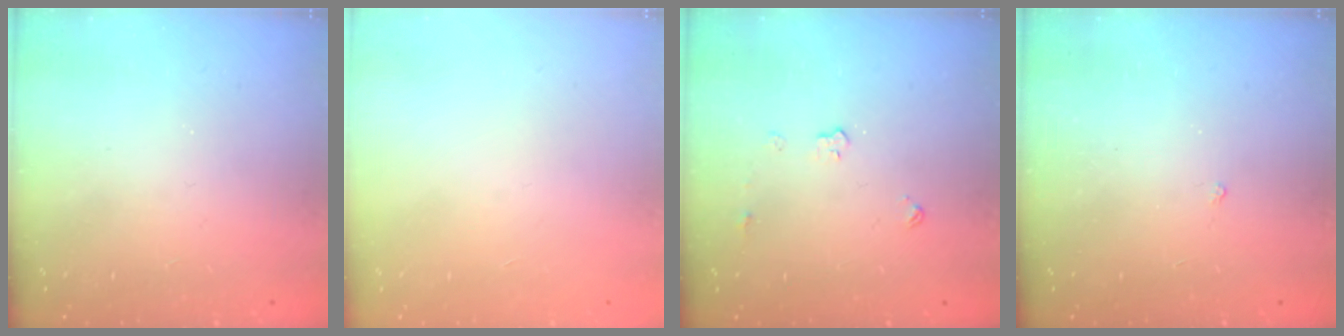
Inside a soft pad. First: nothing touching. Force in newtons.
{"total": 0.0}
{"total": 5.0, "press": 4.9, "slide": 0.3}
{"total": 1.1, "press": 1.1, "slide": 0.3}